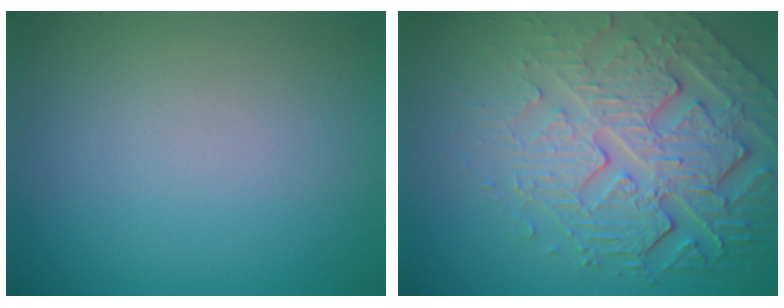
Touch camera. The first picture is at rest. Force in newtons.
{"total": 8.0, "press": 5.7, "slide": 5.7}